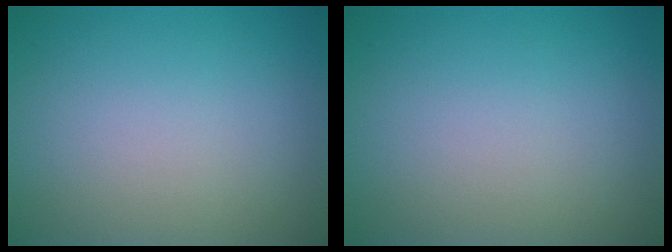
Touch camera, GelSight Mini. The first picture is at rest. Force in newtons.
{"total": 0.0}